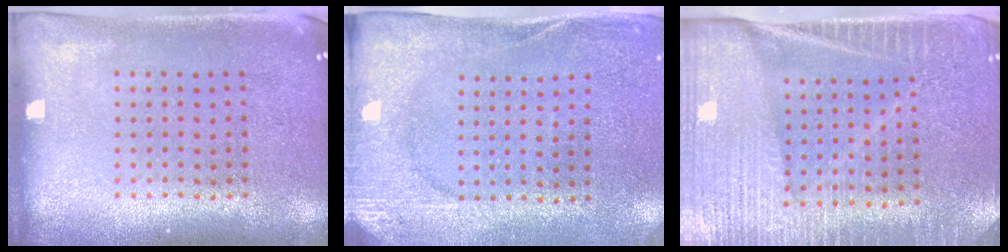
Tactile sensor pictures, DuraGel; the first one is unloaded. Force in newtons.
{"total": 2.6, "press": 2.4, "slide": 1.0}
{"total": 4.0, "press": 3.7, "slide": 1.6}